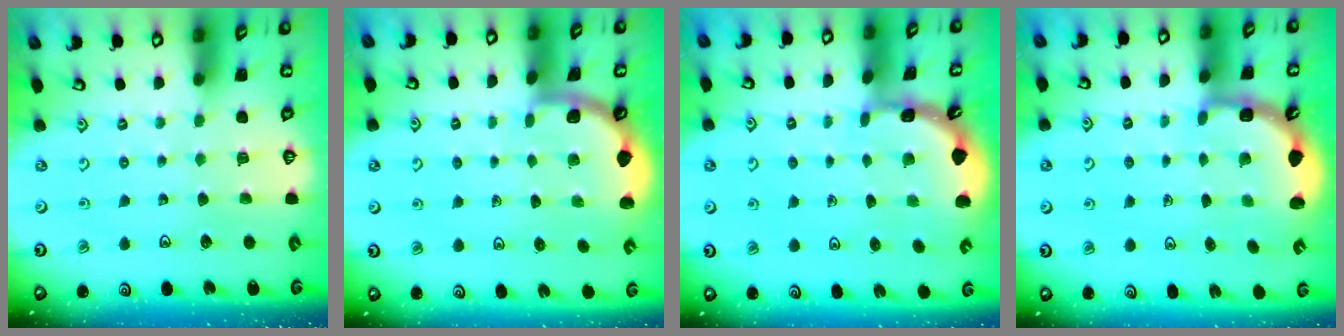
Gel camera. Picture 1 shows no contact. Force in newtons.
{"total": 1.7, "press": 1.6, "slide": 0.1}
{"total": 1.6, "press": 1.6, "slide": 0.1}
{"total": 3.1, "press": 2.8, "slide": 1.4}